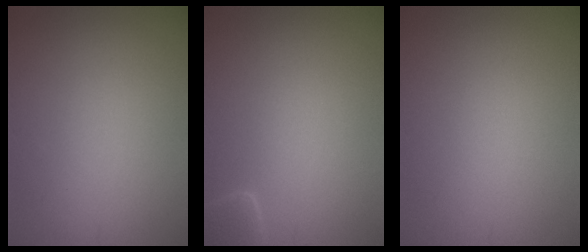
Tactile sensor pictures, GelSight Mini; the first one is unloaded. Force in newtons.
{"total": 1.7, "press": 1.7, "slide": 0.2}
{"total": 0.0}